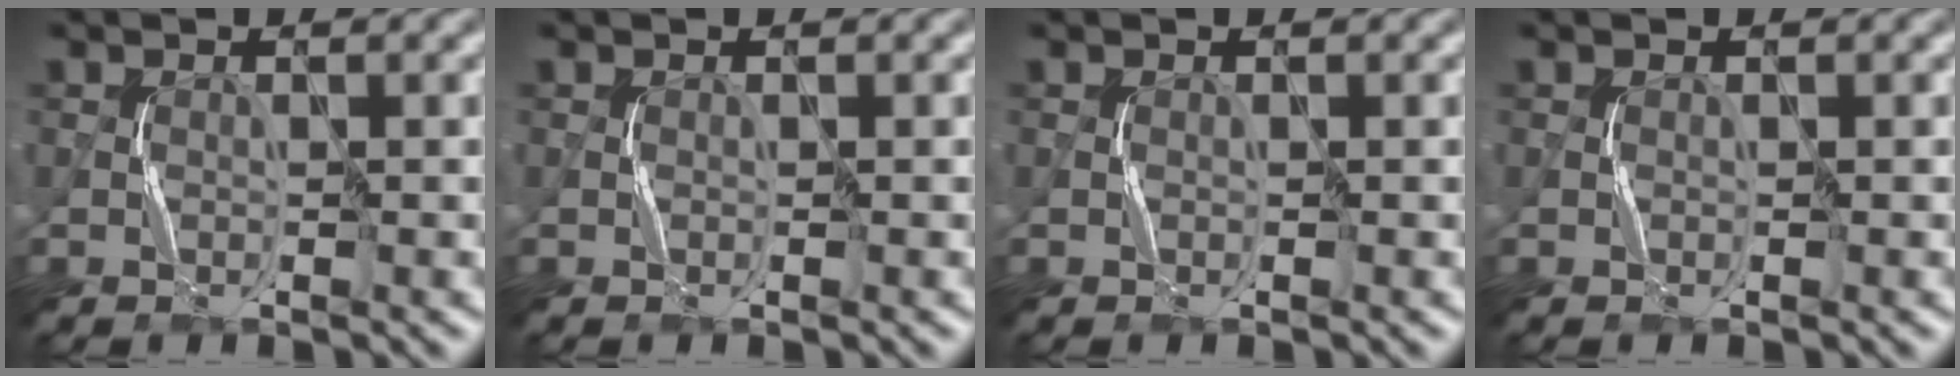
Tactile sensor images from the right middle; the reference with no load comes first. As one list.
[{"total": 0.0}, {"total": 0.0}, {"total": 0.0}]